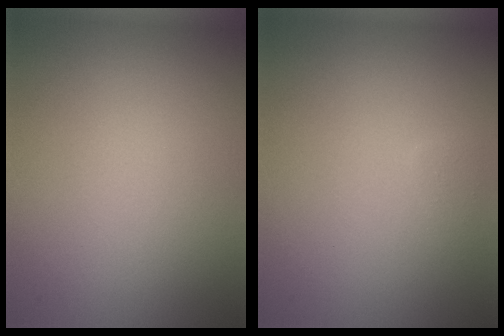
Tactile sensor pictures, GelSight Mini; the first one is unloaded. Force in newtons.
{"total": 0.6, "press": 0.6, "slide": 0.1}